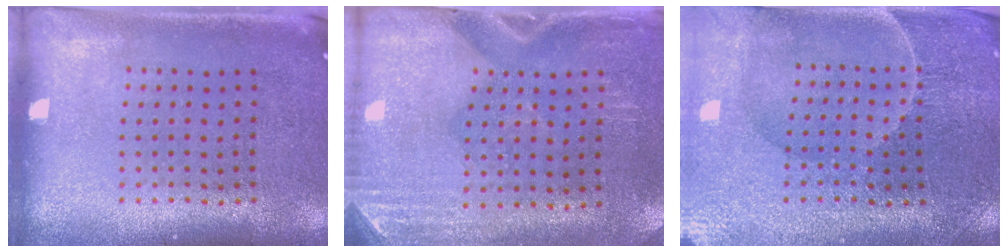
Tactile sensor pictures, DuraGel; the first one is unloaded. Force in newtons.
{"total": 3.0, "press": 2.6, "slide": 1.5}
{"total": 1.5, "press": 1.5, "slide": 0.1}